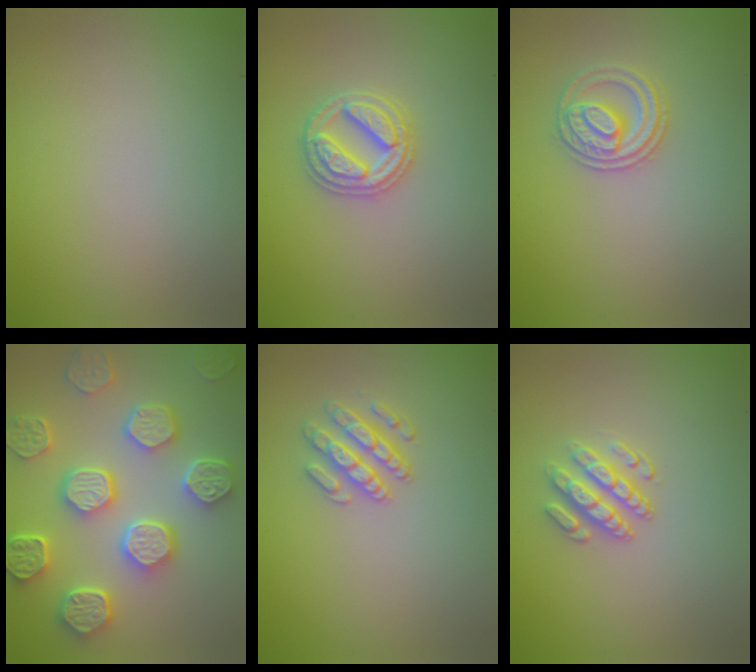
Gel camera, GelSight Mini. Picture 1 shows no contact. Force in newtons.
{"total": 3.2, "press": 3.2, "slide": 0.6}
{"total": 2.6, "press": 2.5, "slide": 0.7}
{"total": 8.1, "press": 6.5, "slide": 4.8}
{"total": 2.5, "press": 2.4, "slide": 0.5}
{"total": 2.9, "press": 2.5, "slide": 1.4}